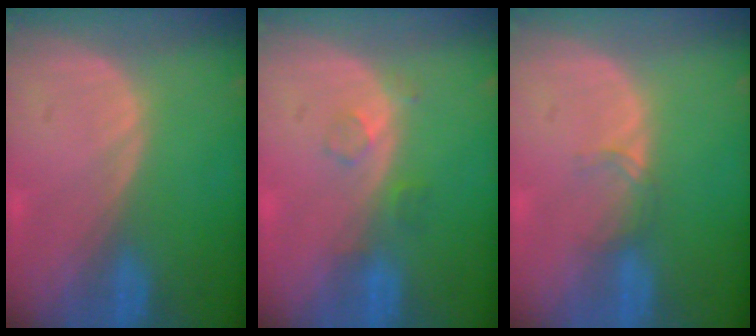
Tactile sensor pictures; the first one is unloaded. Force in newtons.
{"total": 2.1, "press": 2.1, "slide": 0.2}
{"total": 1.5, "press": 1.5, "slide": 0.2}